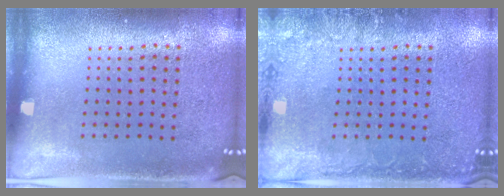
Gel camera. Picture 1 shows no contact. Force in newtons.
{"total": 2.4, "press": 2.4, "slide": 0.4}